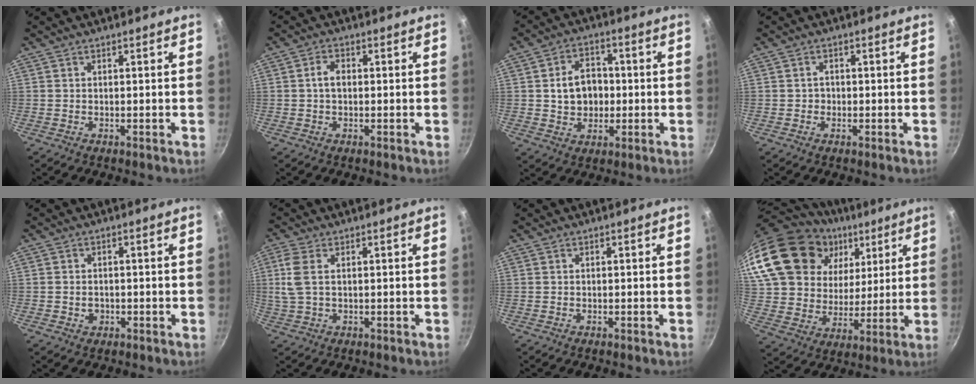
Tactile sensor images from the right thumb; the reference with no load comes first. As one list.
[{"total": 3.0, "force": [0.1, 1.9, 2.3], "torque": [-0.036, 0.009, -0.001]}, {"total": 9.0, "force": [0.2, 7.1, 5.5], "torque": [-0.065, 0.013, 0.004]}, {"total": 1.3, "force": [-0.2, 1.2, 0.5], "torque": [-0.004, 0.004, -0.004]}, {"total": 1.9, "force": [-0.5, 1.6, 0.8], "torque": [-0.007, 0.004, -0.006]}, {"total": 5.2, "force": [0.9, 2.4, 4.5], "torque": [-0.108, 0.003, 0.021]}, {"total": 0.0}, {"total": 29.8, "force": [14.0, 20.4, 16.6], "torque": [-0.325, 0.000, 0.263]}]